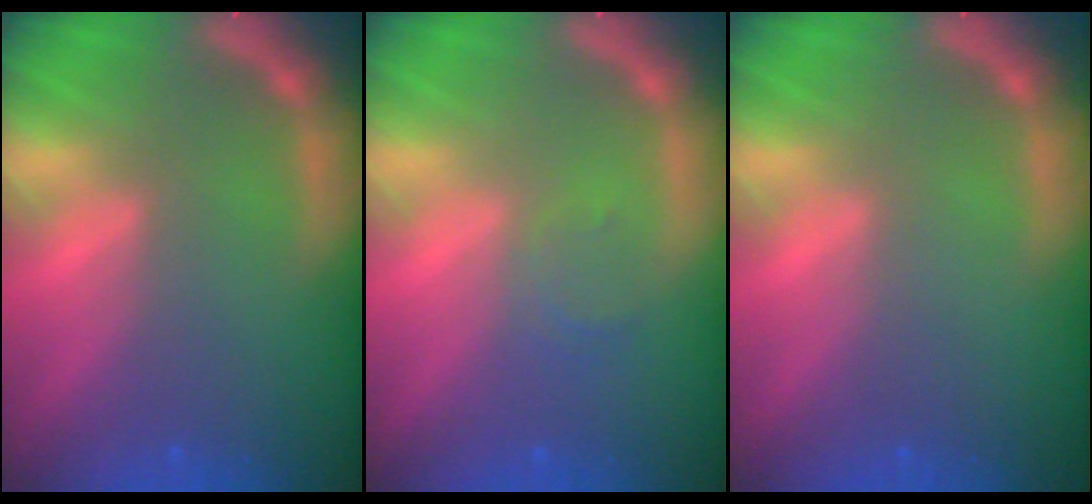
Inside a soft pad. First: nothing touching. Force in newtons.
{"total": 1.5}
{"total": 0.0}